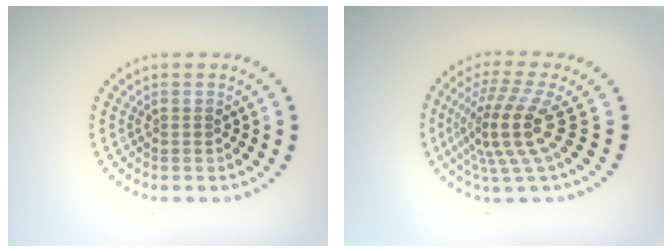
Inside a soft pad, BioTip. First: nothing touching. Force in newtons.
{"total": 5.0, "press": 3.6, "slide": 3.4}